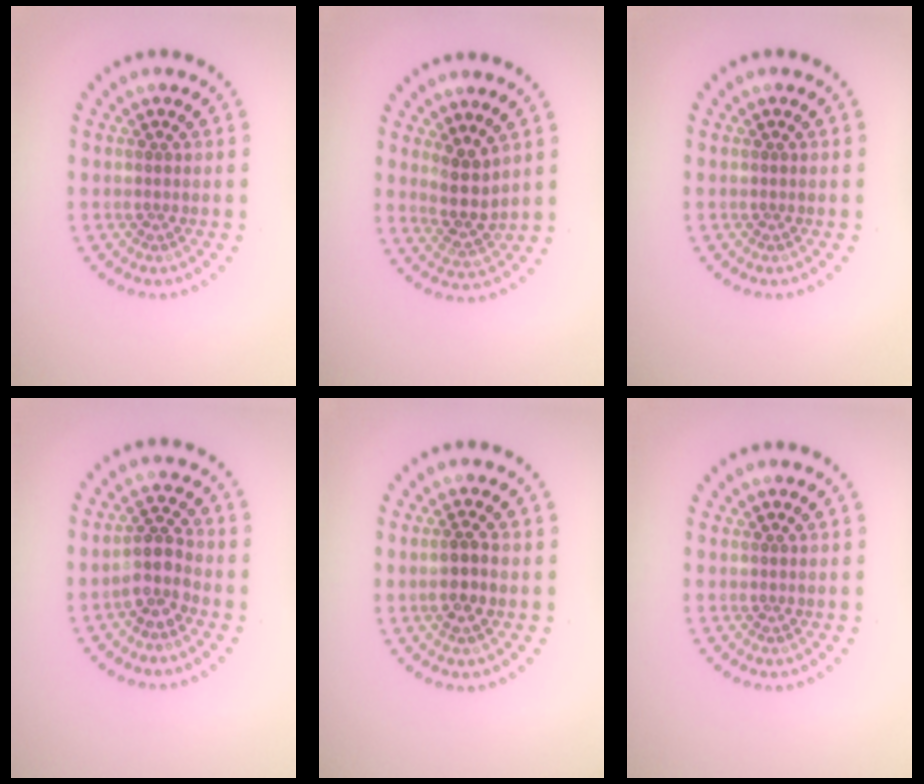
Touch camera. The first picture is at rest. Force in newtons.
{"total": 2.7, "press": 2.3, "slide": 1.5}
{"total": 0.0}
{"total": 2.9, "press": 2.2, "slide": 1.8}
{"total": 2.3, "press": 2.2, "slide": 0.7}
{"total": 0.0}